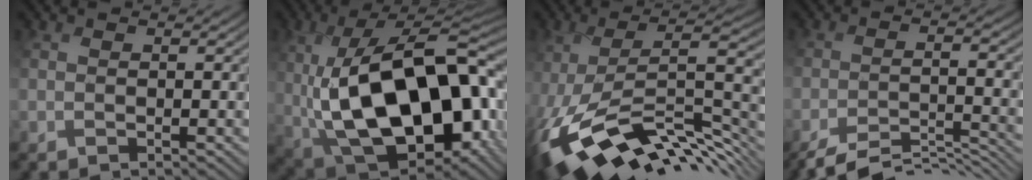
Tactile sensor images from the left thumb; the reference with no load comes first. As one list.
[{"total": 21.0, "force": [-0.1, 11.6, 17.5], "torque": [-0.314, -0.025, 0.015]}, {"total": 14.0, "force": [-6.0, 6.3, 11.0], "torque": [-0.231, -0.015, -0.091]}, {"total": 8.5, "force": [-7.6, 1.4, 3.5], "torque": [-0.064, -0.002, -0.115]}]